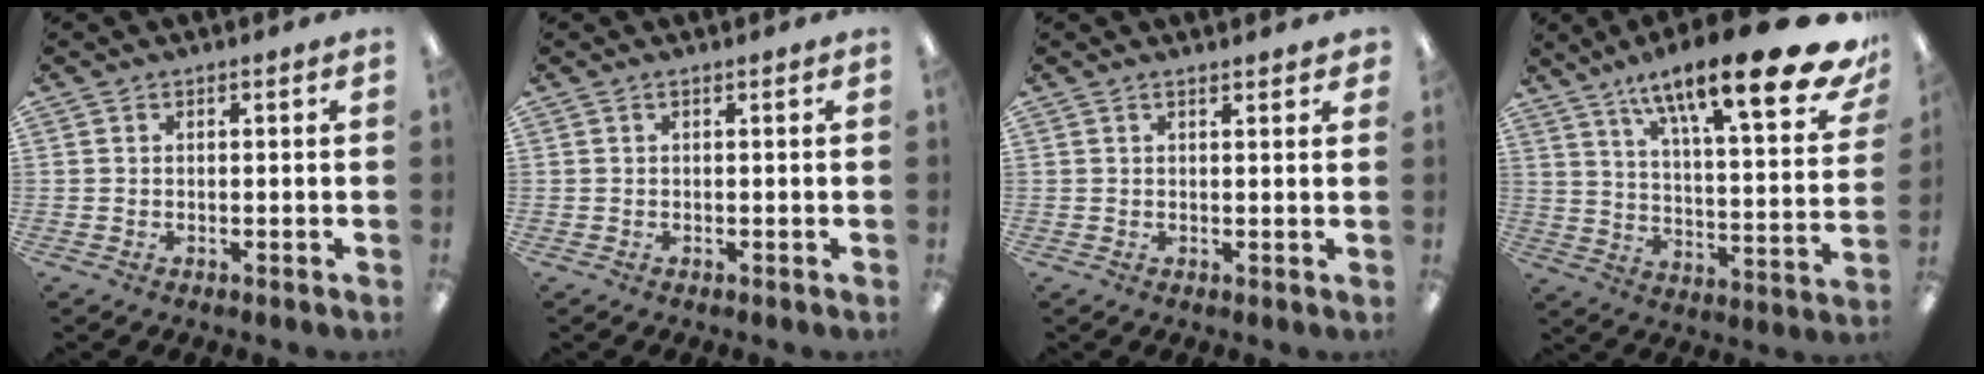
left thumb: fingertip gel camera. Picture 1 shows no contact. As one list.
[{"total": 0.0}, {"total": 1.2, "force": [1.1, 0.2, 0.5], "torque": [-0.003, -0.003, 0.018]}, {"total": 23.0, "force": [15.3, 5.1, 16.4], "torque": [-0.249, -0.097, 0.239]}]